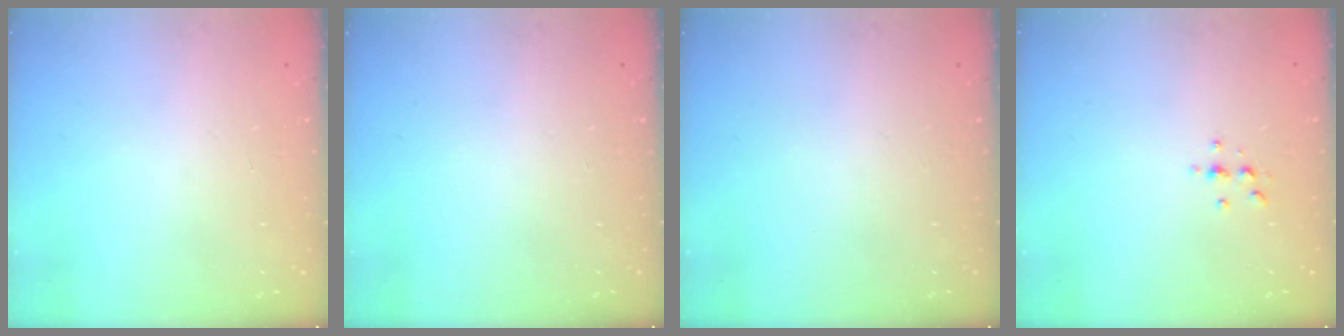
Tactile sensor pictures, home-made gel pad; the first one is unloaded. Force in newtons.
{"total": 0.0}
{"total": 0.0}
{"total": 3.1, "press": 3.1, "slide": 0.5}